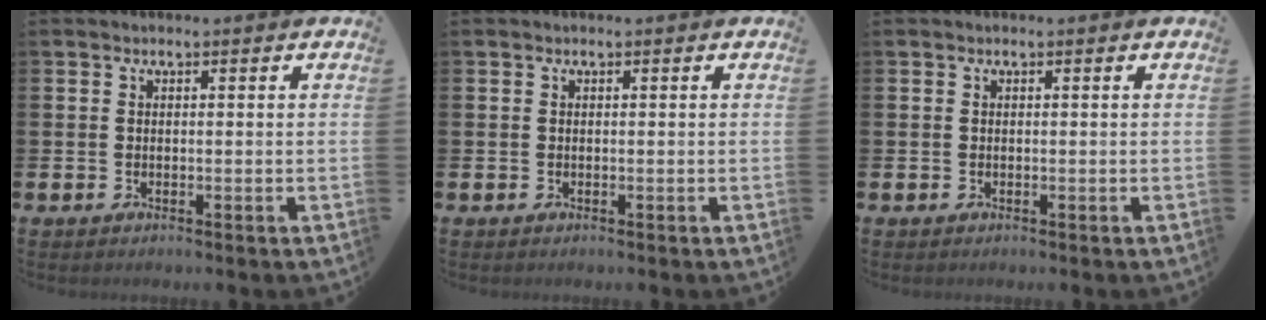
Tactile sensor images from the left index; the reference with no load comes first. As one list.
[{"total": 0.0}, {"total": 0.0}]